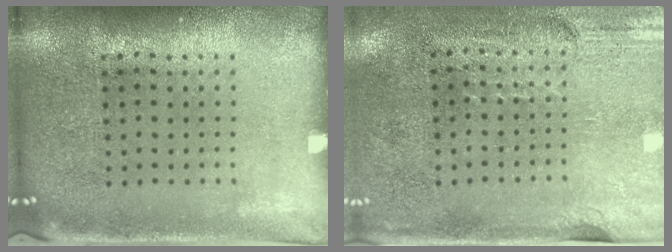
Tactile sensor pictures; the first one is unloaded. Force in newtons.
{"total": 2.9, "press": 2.5, "slide": 1.5}